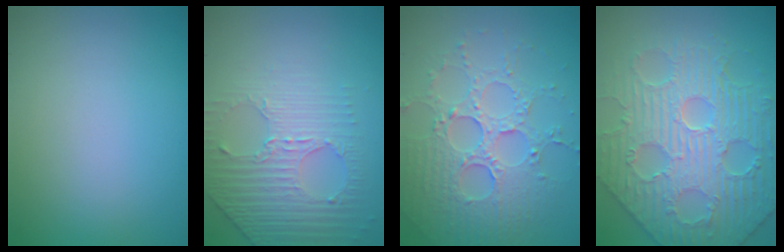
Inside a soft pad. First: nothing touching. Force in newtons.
{"total": 4.3, "press": 2.9, "slide": 3.2}
{"total": 5.1, "press": 4.5, "slide": 2.3}
{"total": 6.9, "press": 5.9, "slide": 3.6}